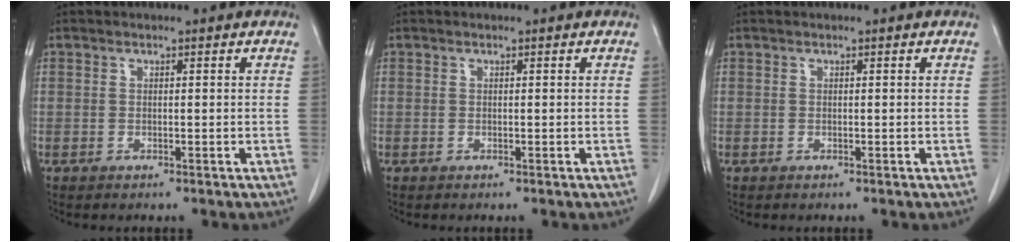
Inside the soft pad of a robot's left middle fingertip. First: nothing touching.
{"total": 0.0}
{"total": 0.0}